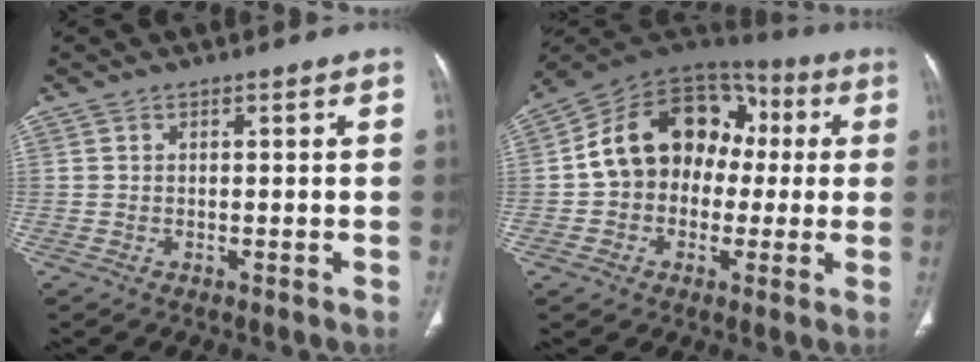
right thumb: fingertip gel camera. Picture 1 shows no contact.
{"total": 17.8, "force": [0.7, 13.9, 11.0], "torque": [-0.137, 0.051, 0.000]}